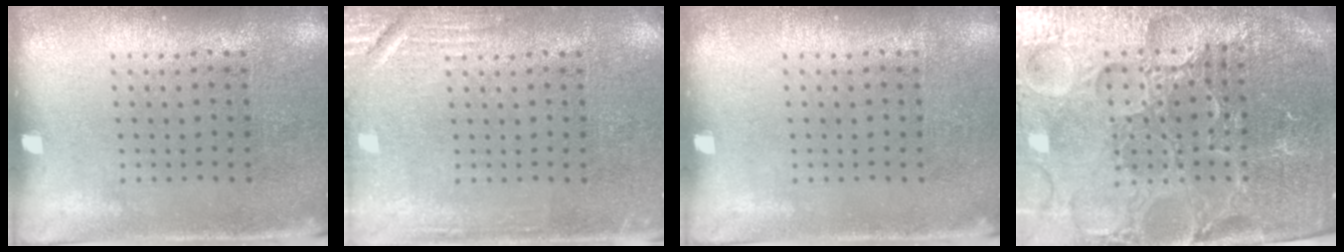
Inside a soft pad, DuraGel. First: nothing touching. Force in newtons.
{"total": 2.5, "press": 2.5, "slide": 0.4}
{"total": 0.0}
{"total": 5.8, "press": 5.3, "slide": 2.4}